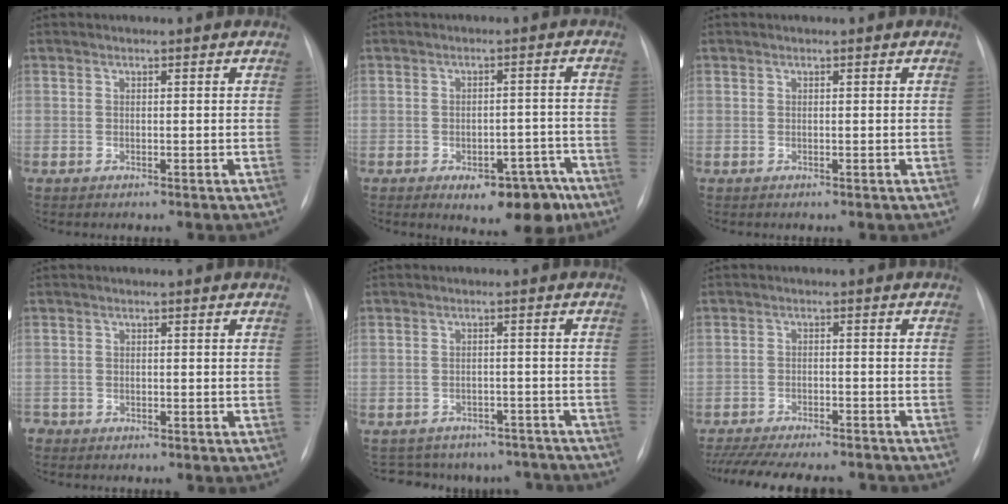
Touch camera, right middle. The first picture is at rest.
{"total": 9.2, "force": [-5.8, 4.3, 5.7], "torque": [-0.055, 0.023, -0.069]}
{"total": 0.0}
{"total": 1.2, "force": [-0.9, 0.8, 0.1], "torque": [-0.002, 0.002, -0.014]}
{"total": 13.1, "force": [-11.5, 5.9, 2.0], "torque": [-0.035, 0.024, -0.128]}
{"total": 17.5, "force": [-15.4, 4.0, 7.2], "torque": [-0.168, -0.018, -0.214]}